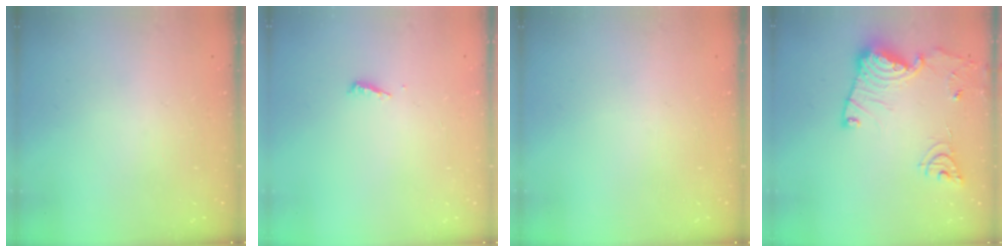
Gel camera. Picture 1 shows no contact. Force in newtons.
{"total": 3.6, "press": 3.6, "slide": 0.4}
{"total": 0.0}
{"total": 15.7, "press": 15.6, "slide": 1.7}